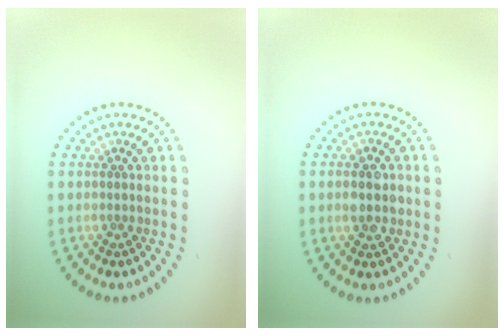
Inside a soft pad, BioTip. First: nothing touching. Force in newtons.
{"total": 2.7, "press": 2.7, "slide": 0.1}